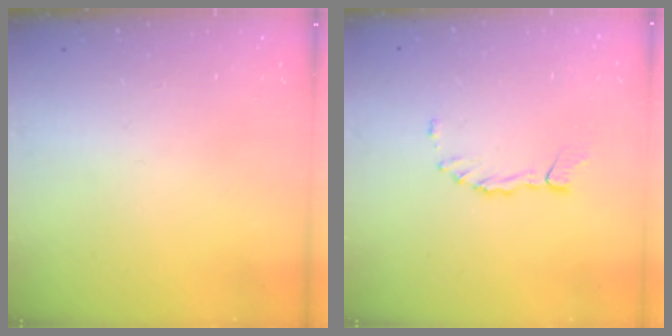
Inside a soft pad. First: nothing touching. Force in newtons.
{"total": 2.8, "press": 2.8, "slide": 0.4}